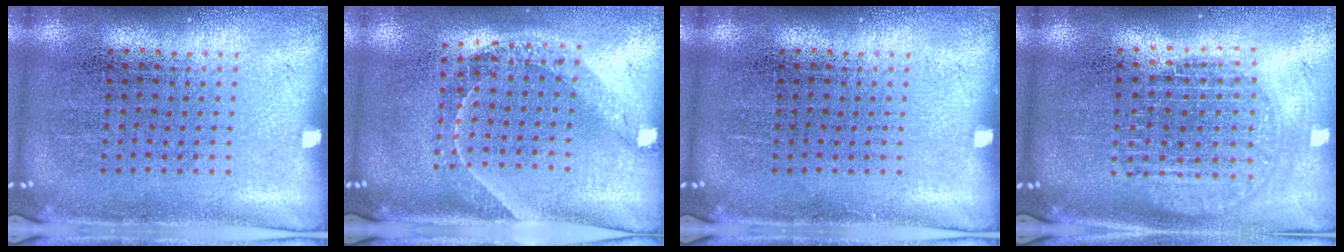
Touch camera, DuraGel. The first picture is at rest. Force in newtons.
{"total": 1.5, "press": 1.3, "slide": 0.9}
{"total": 0.0}
{"total": 1.8, "press": 1.6, "slide": 0.9}